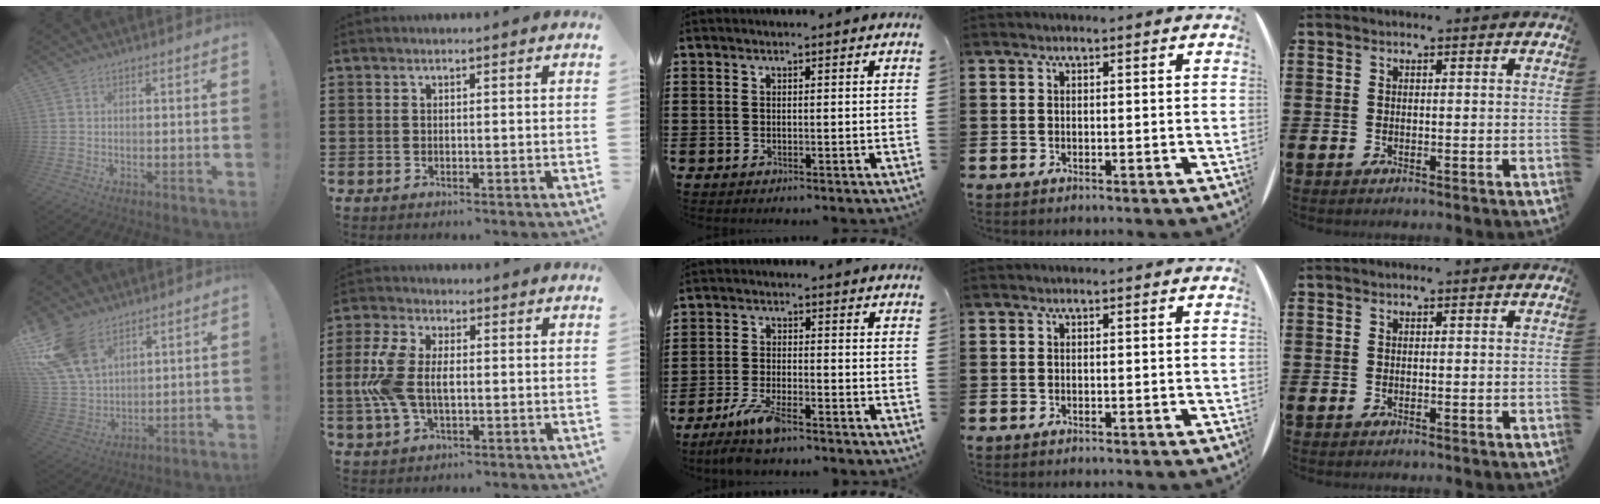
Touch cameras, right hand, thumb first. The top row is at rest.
{"thumb": {"total": 16.6, "force": [9.8, 10.1, 8.7], "torque": [-0.179, -0.052, 0.191]}, "index": {"total": 8.3, "force": [-0.1, 4.7, 6.9], "torque": [-0.178, -0.001, -0.013]}, "middle": {"total": 6.0, "force": [-4.5, 1.2, 3.8], "torque": [-0.086, -0.011, -0.088]}}